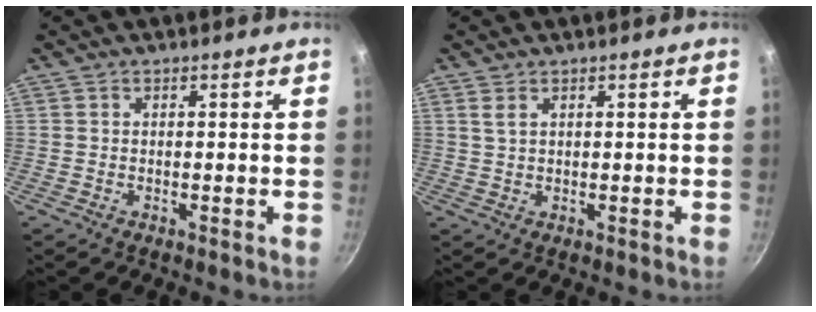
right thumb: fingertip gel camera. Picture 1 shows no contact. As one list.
[{"total": 1.8, "force": [1.0, 0.9, 1.2], "torque": [-0.021, -0.003, 0.019]}]